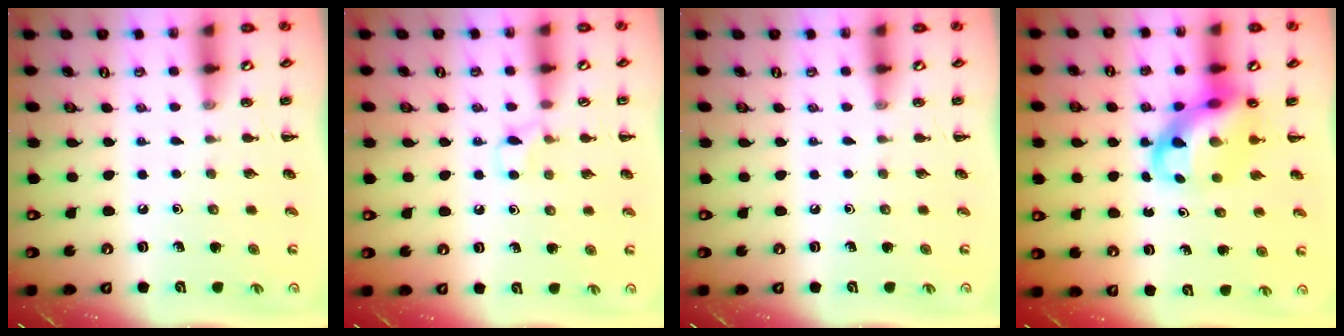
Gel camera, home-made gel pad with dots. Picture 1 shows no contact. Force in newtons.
{"total": 5.7, "press": 5.3, "slide": 2.0}
{"total": 0.0}
{"total": 10.7, "press": 10.4, "slide": 2.6}